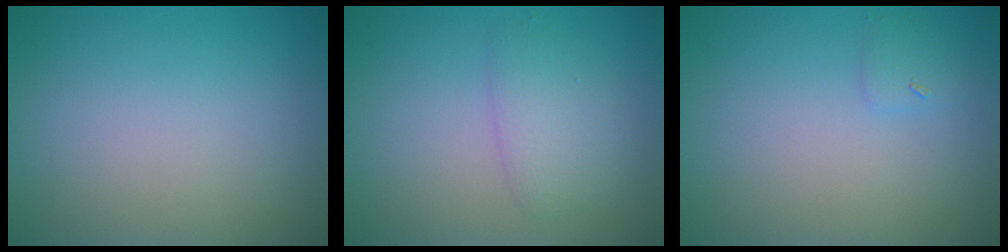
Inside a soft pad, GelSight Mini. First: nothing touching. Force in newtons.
{"total": 2.6, "press": 2.6, "slide": 0.1}
{"total": 0.9, "press": 0.9, "slide": 0.1}